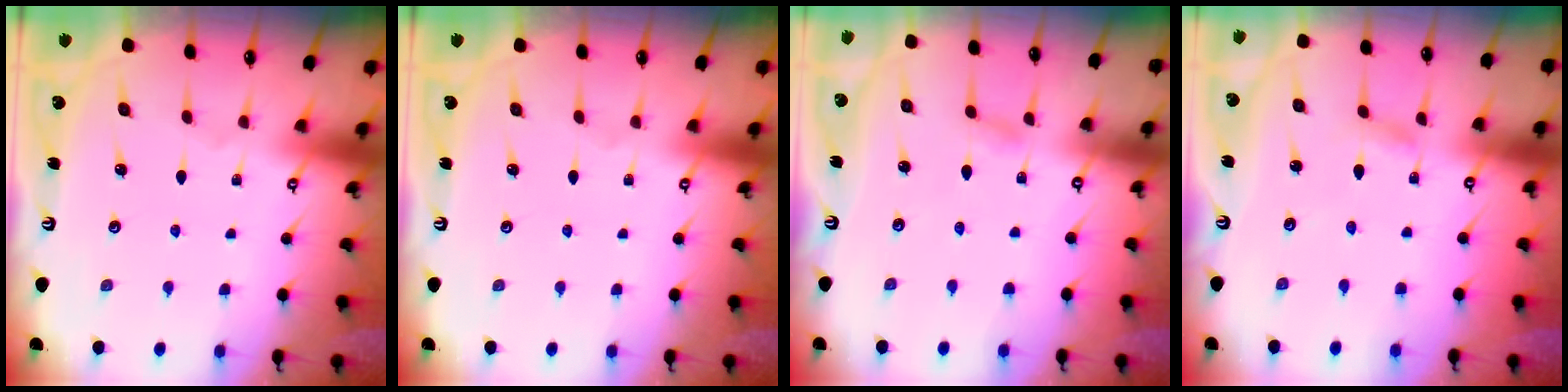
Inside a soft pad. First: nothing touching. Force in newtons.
{"total": 0.0}
{"total": 2.1, "press": 2.0, "slide": 0.2}
{"total": 1.9, "press": 1.9, "slide": 0.1}